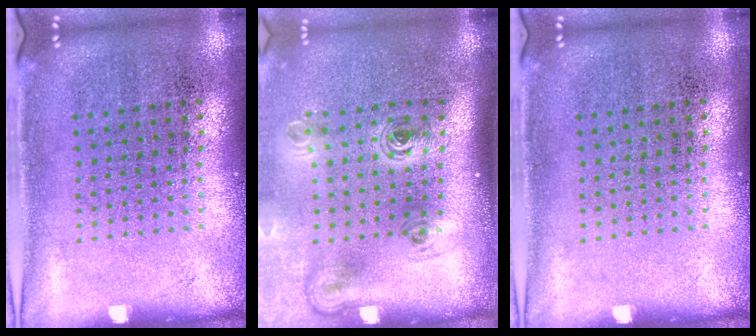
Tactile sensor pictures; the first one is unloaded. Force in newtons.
{"total": 2.3, "press": 1.4, "slide": 1.8}
{"total": 0.0}